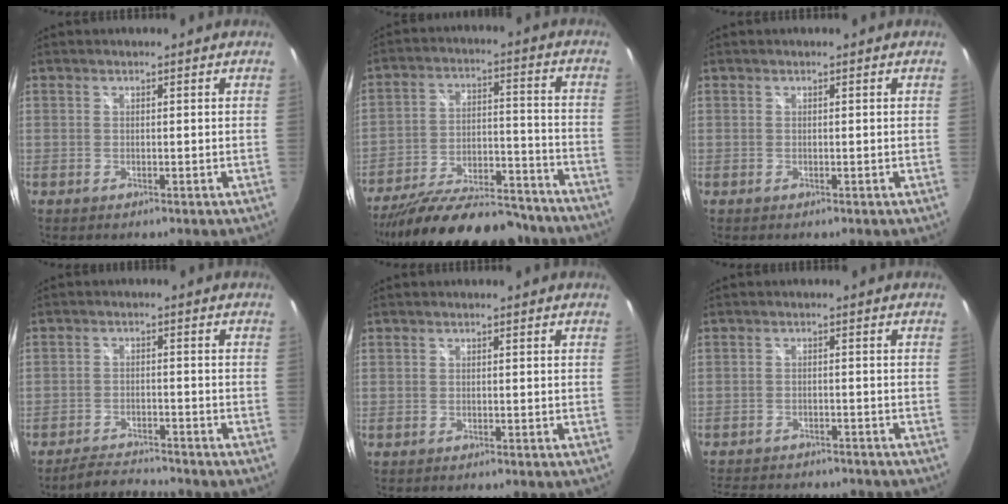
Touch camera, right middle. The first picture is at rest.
{"total": 25.0, "force": [-21.1, 7.2, 11.3], "torque": [-0.207, -0.017, -0.297]}
{"total": 0.0}
{"total": 6.1, "force": [-6.0, 0.6, 1.1], "torque": [-0.045, 0.002, -0.099]}
{"total": 0.5, "force": [-0.5, 0.0, 0.2], "torque": [-0.003, -0.002, -0.010]}
{"total": 13.1, "force": [-11.4, 4.2, 5.0], "torque": [-0.112, -0.013, -0.164]}